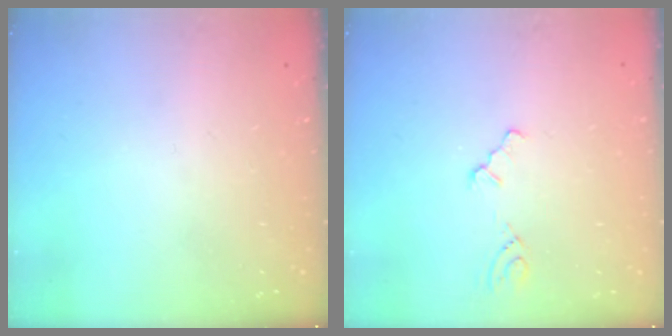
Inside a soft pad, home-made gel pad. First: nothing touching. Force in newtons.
{"total": 1.5, "press": 1.5, "slide": 0.2}